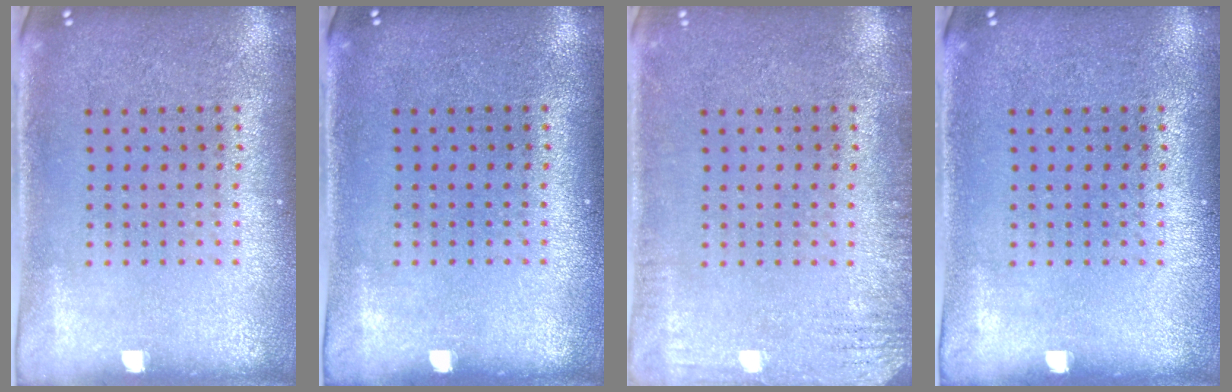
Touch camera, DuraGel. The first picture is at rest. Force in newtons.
{"total": 0.0}
{"total": 2.1, "press": 2.1, "slide": 0.2}
{"total": 0.0}